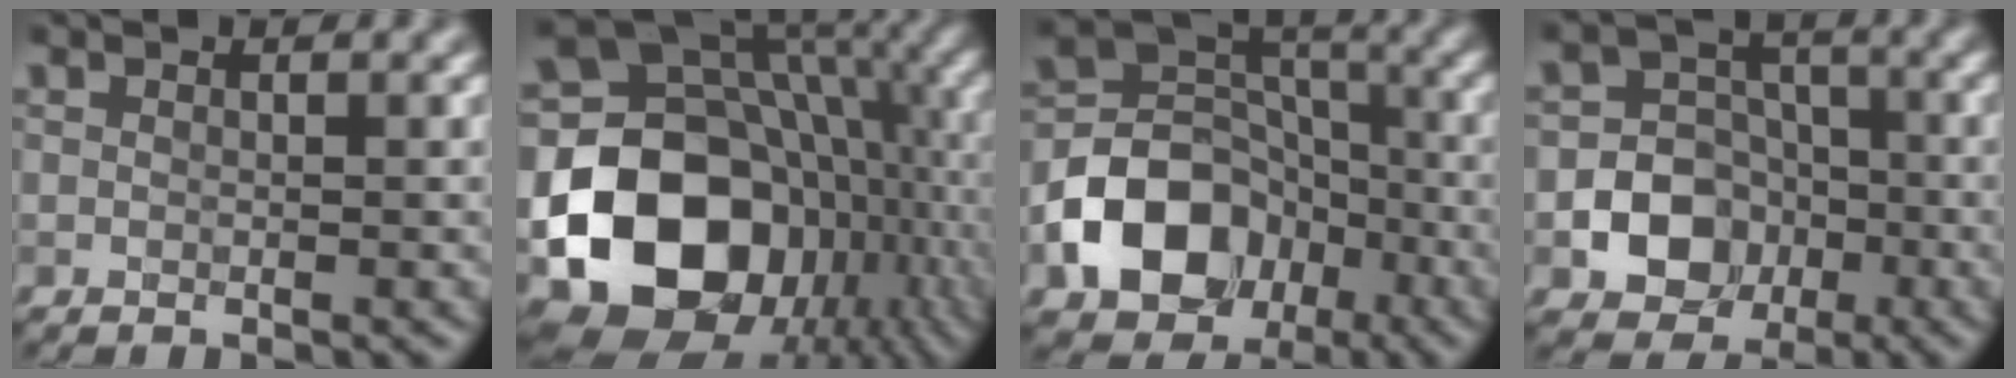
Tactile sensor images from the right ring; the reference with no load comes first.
{"total": 20.2, "force": [-5.6, 15.3, 12.0], "torque": [-0.235, -0.014, -0.091]}
{"total": 10.6, "force": [-4.5, 8.1, 5.1], "torque": [-0.085, -0.001, -0.091]}
{"total": 8.4, "force": [-2.7, 7.5, 2.7], "torque": [-0.029, -0.004, -0.070]}